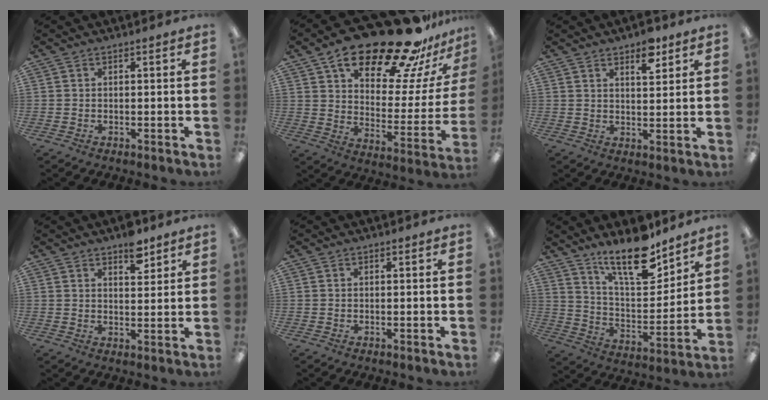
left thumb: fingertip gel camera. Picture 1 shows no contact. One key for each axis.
{"total": 25.9, "fx": 19.7, "fy": 7.8, "fz": 14.9, "tx": -0.227, "ty": -0.136, "tz": 0.318}
{"total": 6.1, "fx": 4.3, "fy": 2.6, "fz": 3.5, "tx": -0.030, "ty": -0.025, "tz": 0.068}
{"total": 6.5, "fx": 4.6, "fy": 3.1, "fz": 3.5, "tx": -0.031, "ty": -0.027, "tz": 0.075}
{"total": 0.0}
{"total": 17.4, "fx": 13.0, "fy": 5.9, "fz": 10.0, "tx": -0.163, "ty": -0.083, "tz": 0.220}